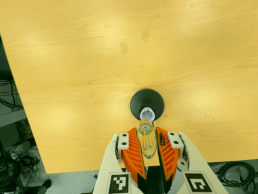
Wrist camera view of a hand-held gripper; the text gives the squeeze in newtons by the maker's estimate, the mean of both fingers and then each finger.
{"total": 19.6, "left": 24.9, "right": 14.2}